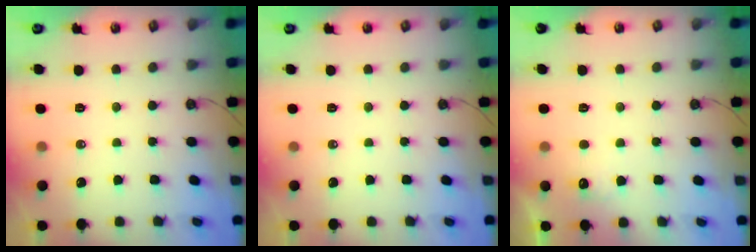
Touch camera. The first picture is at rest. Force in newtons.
{"total": 0.0}
{"total": 6.2, "press": 6.0, "slide": 1.3}